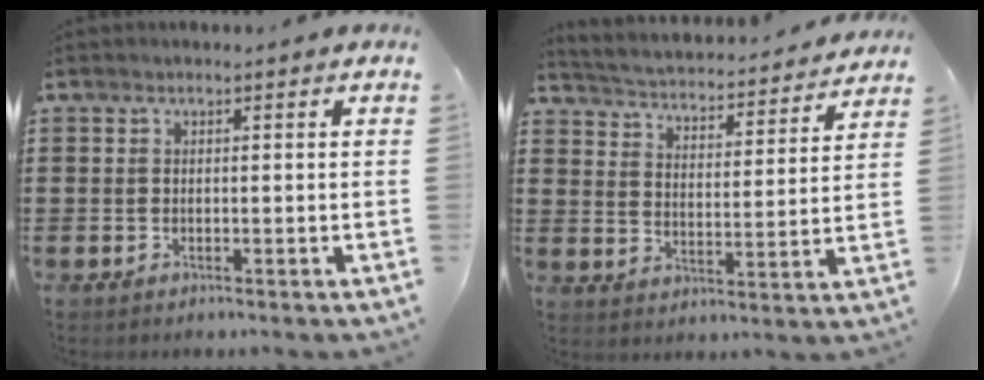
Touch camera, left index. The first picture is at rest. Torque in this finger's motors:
{"motor_torque": [1.92, -0.22, 0.19, 0.04]}